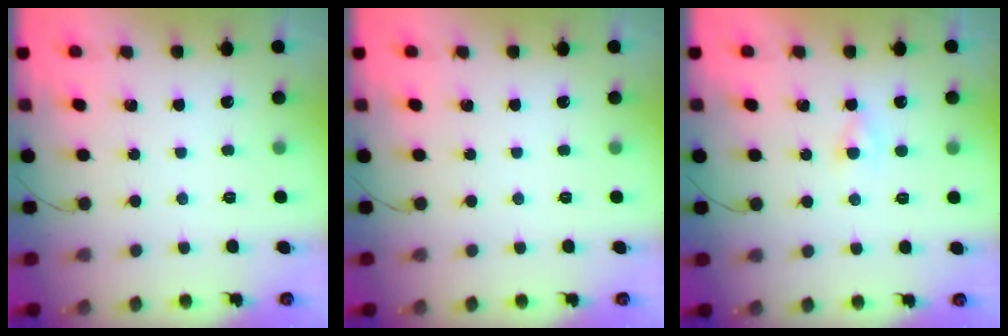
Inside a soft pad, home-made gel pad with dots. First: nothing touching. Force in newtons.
{"total": 0.0}
{"total": 1.6, "press": 1.4, "slide": 0.8}